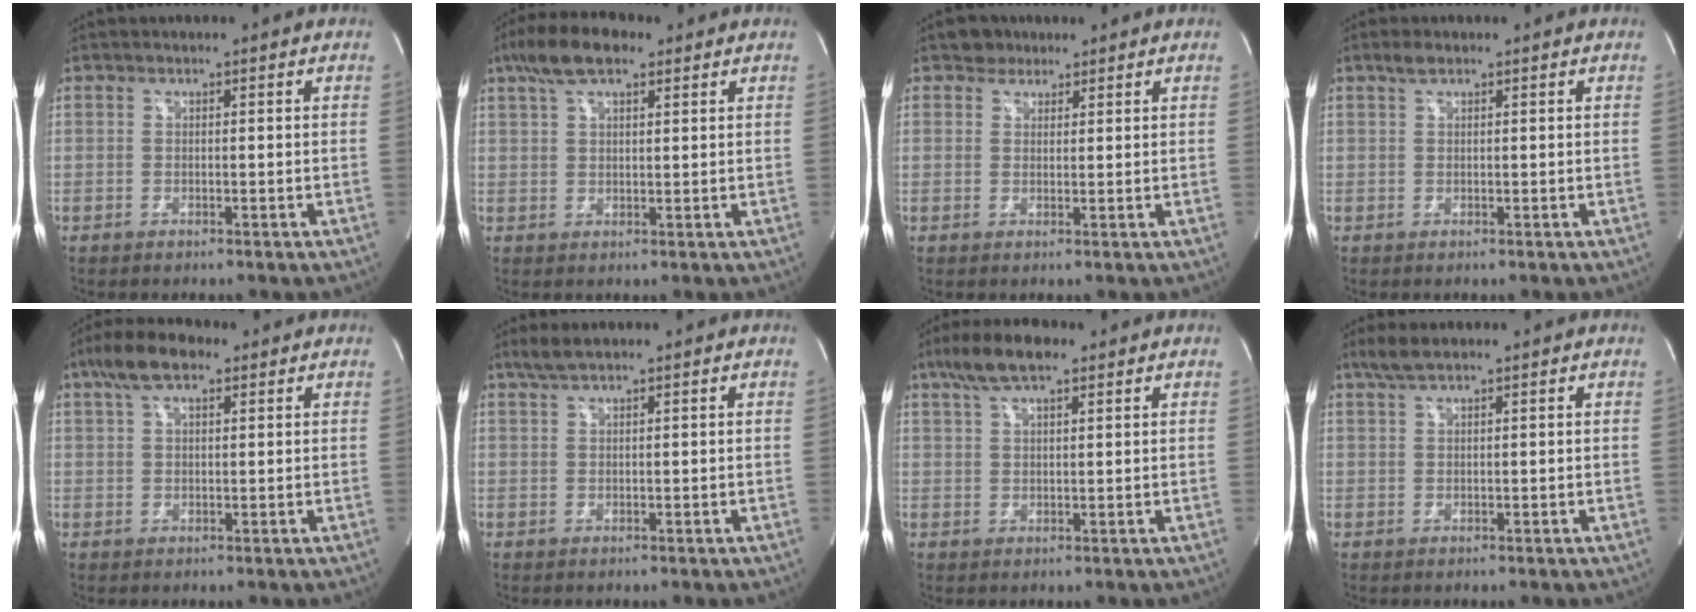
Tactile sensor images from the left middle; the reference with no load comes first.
{"total": 7.7, "force": [4.9, 2.7, 5.3], "torque": [-0.107, 0.026, 0.087]}
{"total": 2.5, "force": [1.8, 1.7, 0.0], "torque": [0.001, 0.009, 0.025]}
{"total": 1.4, "force": [1.0, 0.5, 0.9], "torque": [-0.021, 0.009, 0.021]}
{"total": 6.8, "force": [4.1, 2.5, 4.8], "torque": [-0.098, 0.027, 0.074]}
{"total": 2.6, "force": [2.0, 0.2, 1.6], "torque": [-0.039, 0.010, 0.042]}
{"total": 7.1, "force": [4.8, 1.9, 4.9], "torque": [-0.104, 0.023, 0.087]}
{"total": 3.0, "force": [2.3, 0.4, 1.9], "torque": [-0.048, 0.011, 0.049]}